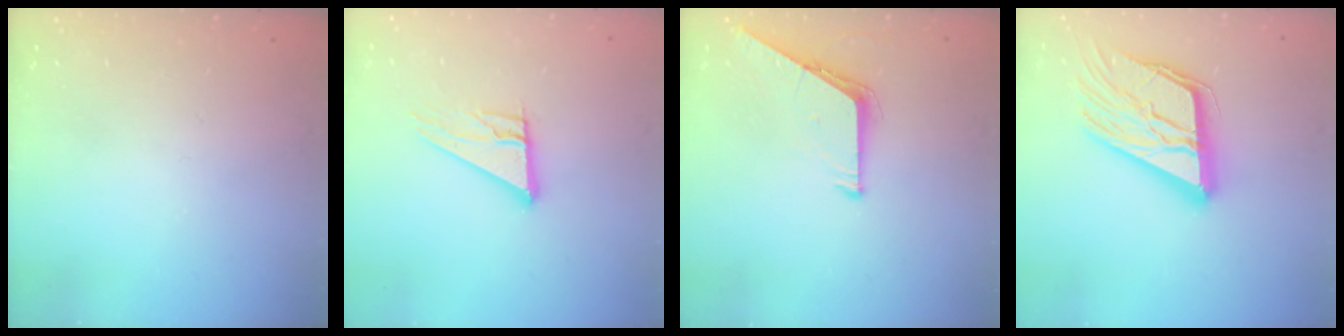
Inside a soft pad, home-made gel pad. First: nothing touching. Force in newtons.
{"total": 10.7, "press": 10.7, "slide": 0.7}
{"total": 6.5, "press": 6.4, "slide": 0.5}
{"total": 20.2, "press": 20.1, "slide": 2.1}